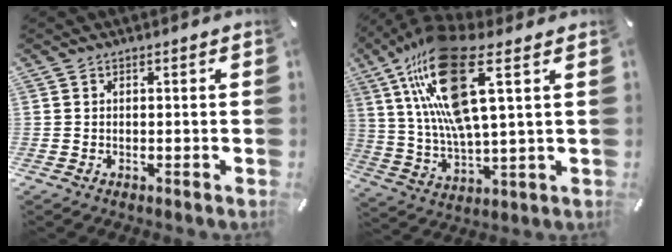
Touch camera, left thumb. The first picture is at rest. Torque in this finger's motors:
{"motor_torque": [2.28, 2.73, 2.01, -0.76, 0.45]}